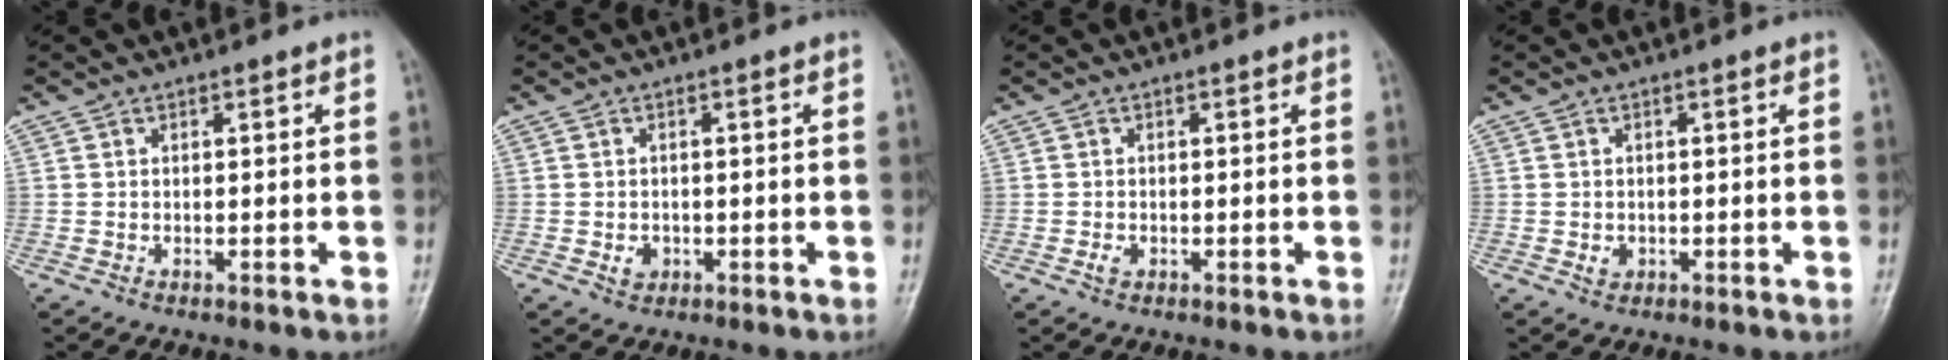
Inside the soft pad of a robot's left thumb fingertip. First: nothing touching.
{"total": 2.0, "force": [-0.6, 1.7, 0.9], "torque": [-0.010, 0.002, -0.006]}
{"total": 1.2, "force": [-0.4, 0.8, 0.7], "torque": [-0.014, 0.001, -0.008]}
{"total": 1.5, "force": [-0.3, 1.2, 0.7], "torque": [-0.008, 0.002, -0.002]}